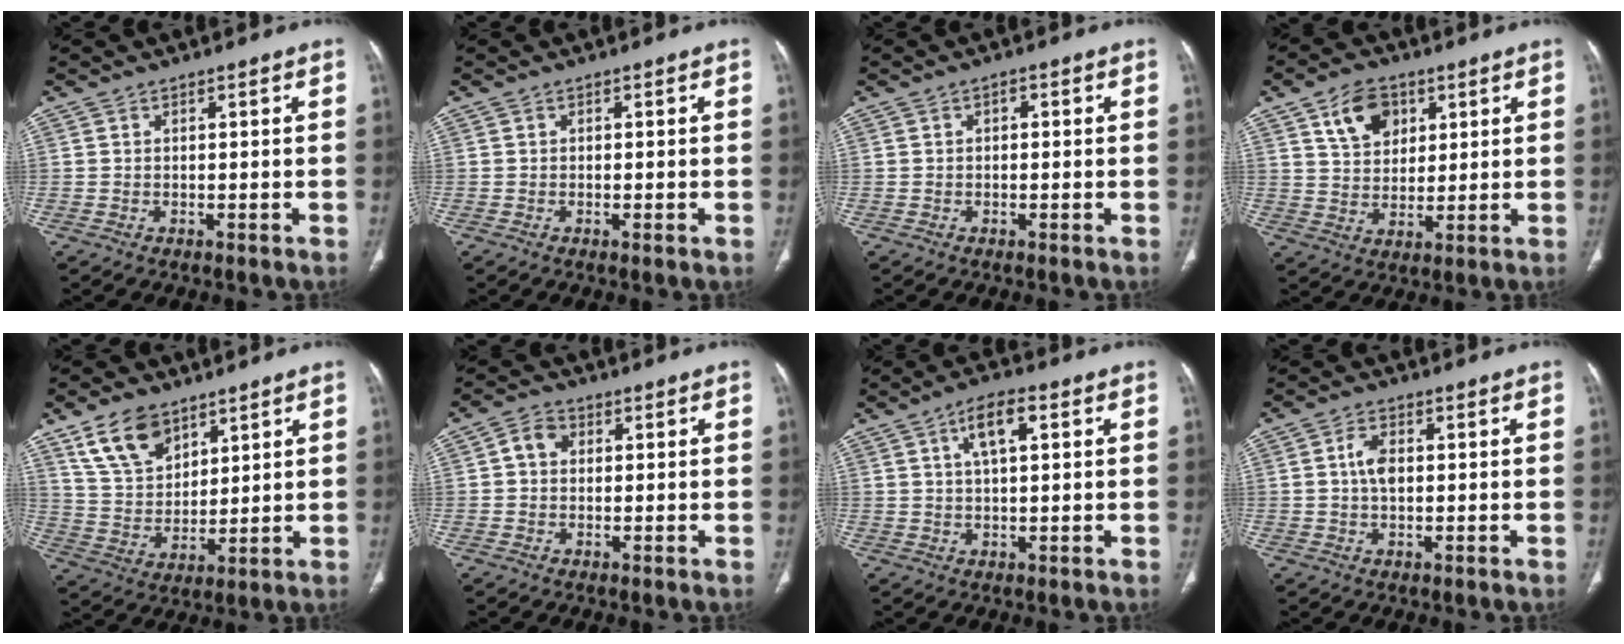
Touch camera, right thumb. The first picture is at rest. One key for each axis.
{"total": 0.9, "fx": -0.3, "fy": 0.2, "fz": 0.8, "tx": -0.015, "ty": -0.002, "tz": -0.004}
{"total": 1.2, "fx": 0.1, "fy": 0.8, "fz": 0.8, "tx": -0.008, "ty": 0.004, "tz": -0.001}
{"total": 9.0, "fx": 4.2, "fy": 6.3, "fz": 4.9, "tx": -0.058, "ty": -0.017, "tz": 0.077}
{"total": 11.4, "fx": 7.3, "fy": 6.7, "fz": 5.7, "tx": -0.088, "ty": -0.031, "tz": 0.148}
{"total": 3.7, "fx": 0.5, "fy": 3.0, "fz": 2.1, "tx": -0.029, "ty": 0.013, "tz": 0.003}
{"total": 6.4, "fx": 2.2, "fy": 2.6, "fz": 5.4, "tx": -0.091, "ty": 0.007, "tz": 0.038}
{"total": 4.0, "fx": 0.3, "fy": 2.4, "fz": 3.2, "tx": -0.061, "ty": 0.005, "tz": 0.003}